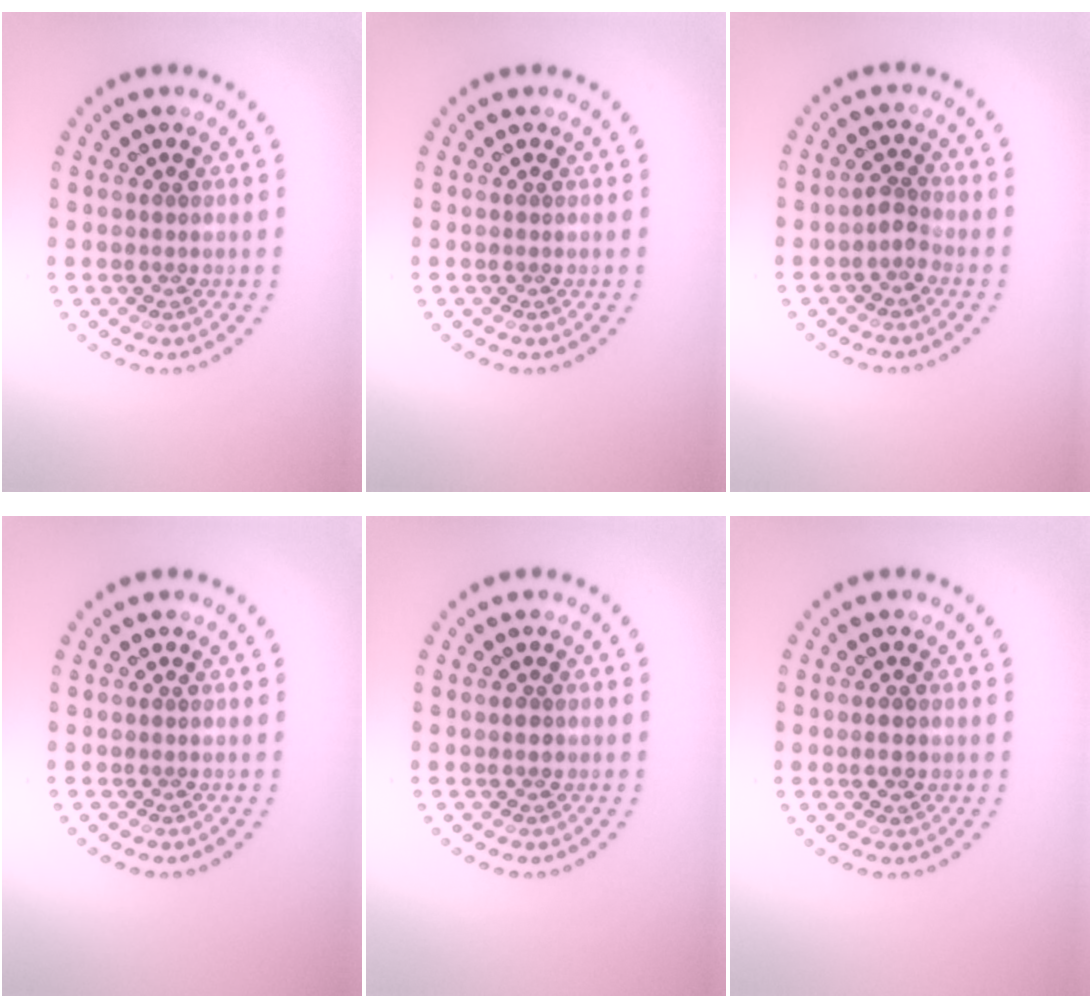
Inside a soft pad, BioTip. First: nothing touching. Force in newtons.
{"total": 0.0}
{"total": 1.4, "press": 1.1, "slide": 0.8}
{"total": 0.0}
{"total": 1.1, "press": 1.1, "slide": 0.0}
{"total": 1.7, "press": 1.7, "slide": 0.1}